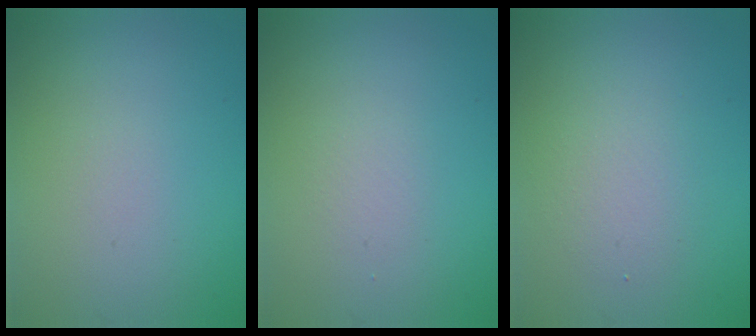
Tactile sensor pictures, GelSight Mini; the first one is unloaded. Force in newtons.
{"total": 0.7, "press": 0.7, "slide": 0.0}
{"total": 2.1, "press": 2.1, "slide": 0.1}